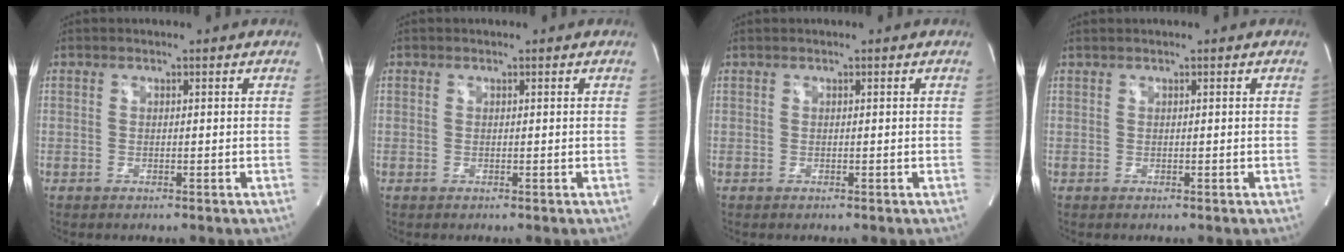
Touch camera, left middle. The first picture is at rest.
{"total": 0.0}
{"total": 0.0}
{"total": 0.7, "force": [0.6, -0.1, 0.3], "torque": [-0.009, 0.016, 0.016]}